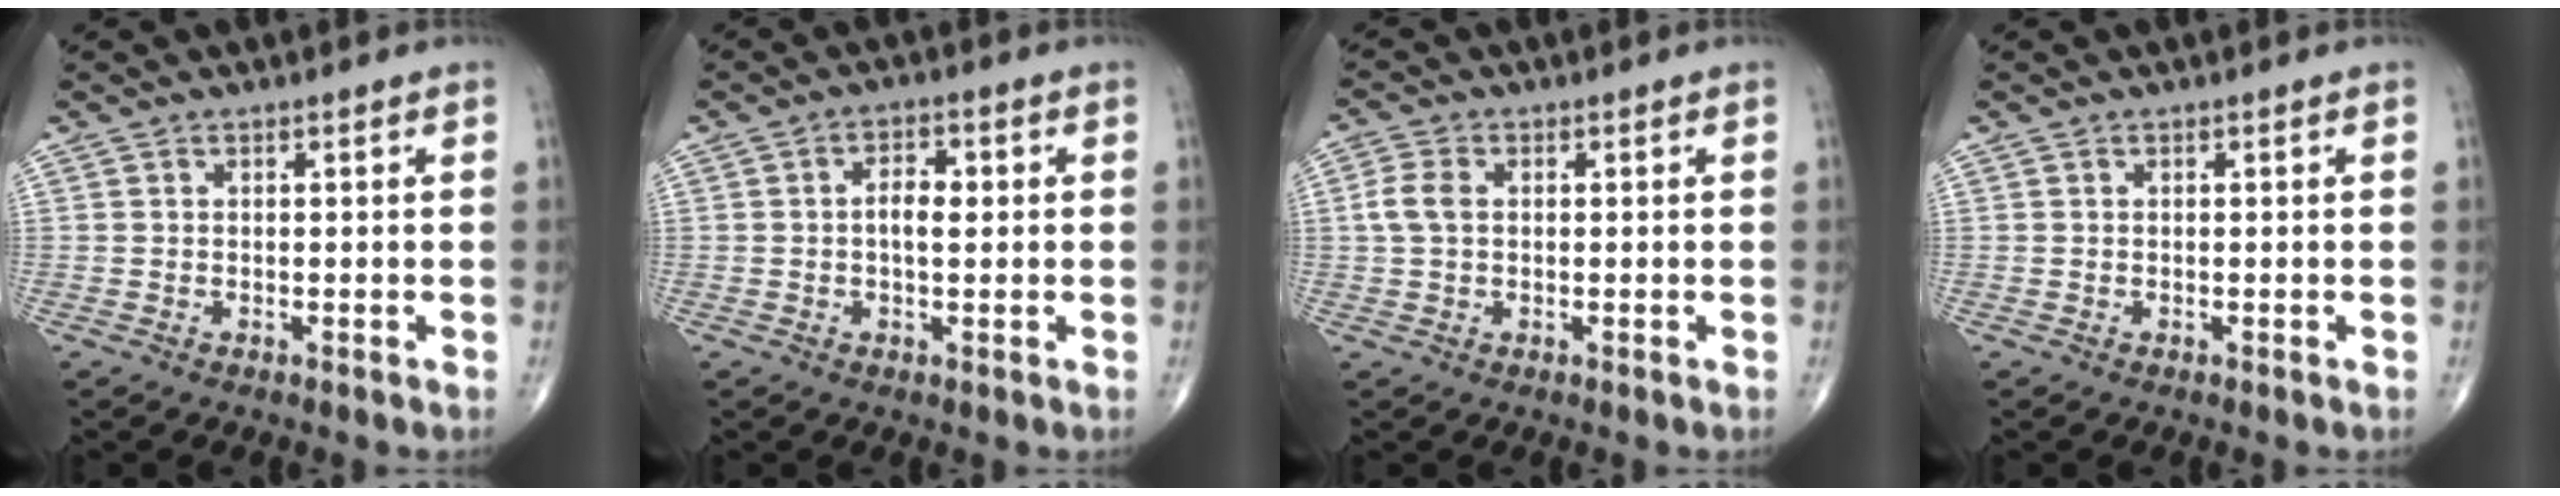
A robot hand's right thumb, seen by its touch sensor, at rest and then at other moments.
{"total": 4.2, "force": [0.2, 2.2, 3.6], "torque": [-0.055, 0.006, -0.001]}
{"total": 4.0, "force": [0.4, 2.6, 2.9], "torque": [-0.070, 0.007, 0.003]}
{"total": 0.0}